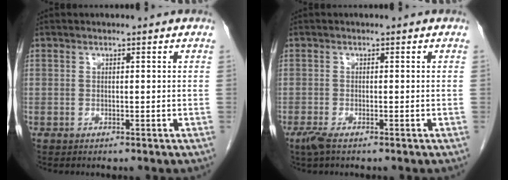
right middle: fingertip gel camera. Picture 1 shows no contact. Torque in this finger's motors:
{"motor_torque": [0.37, -0.17, 0.01, 0.02]}